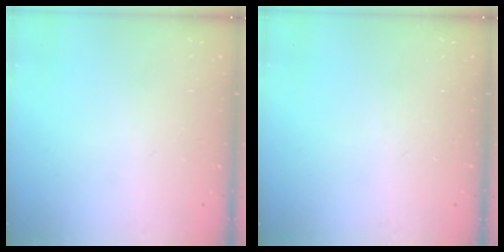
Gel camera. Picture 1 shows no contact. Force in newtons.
{"total": 0.0}